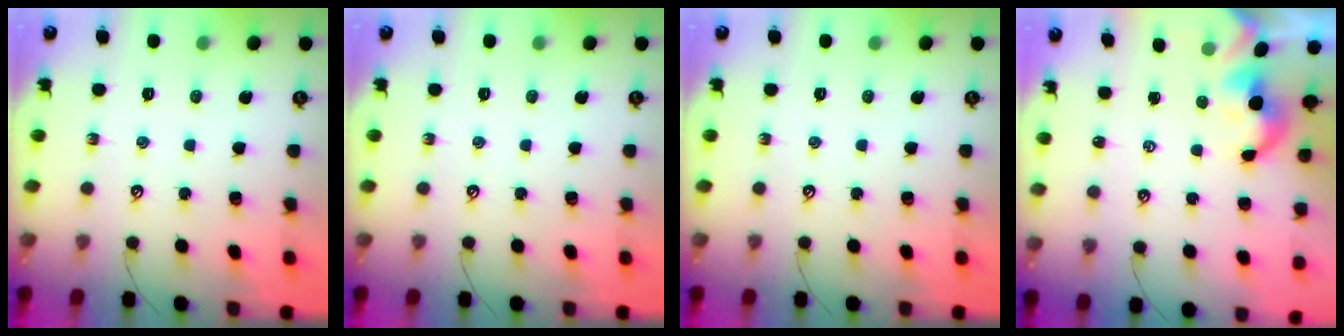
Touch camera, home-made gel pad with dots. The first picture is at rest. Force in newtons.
{"total": 0.0}
{"total": 0.0}
{"total": 2.1, "press": 2.1, "slide": 0.4}